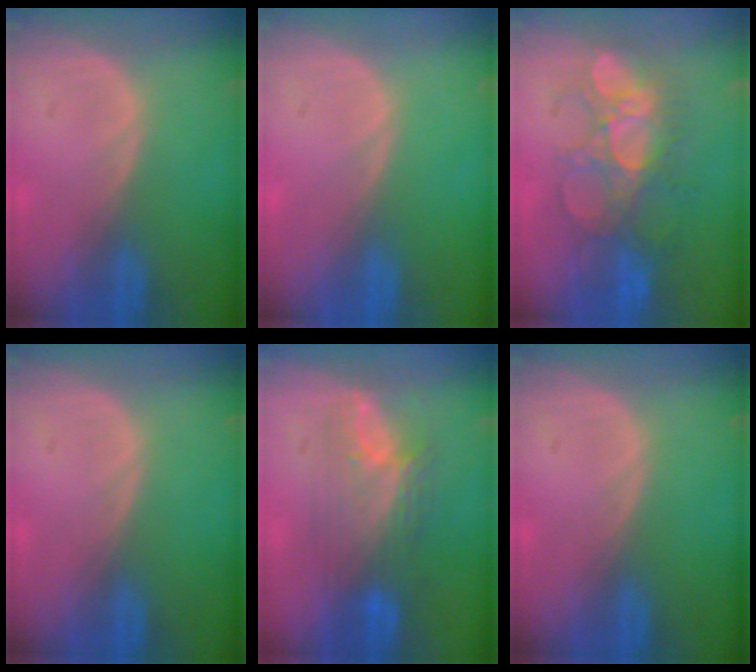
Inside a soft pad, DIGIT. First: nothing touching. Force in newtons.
{"total": 0.0}
{"total": 8.7, "press": 8.5, "slide": 1.6}
{"total": 0.0}
{"total": 7.3, "press": 7.2, "slide": 1.3}
{"total": 0.0}